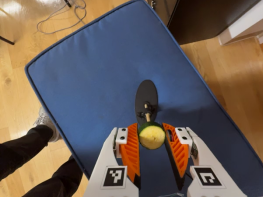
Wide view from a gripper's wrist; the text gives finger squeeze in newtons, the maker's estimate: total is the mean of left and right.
{"total": 7.9, "left": 7.8, "right": 7.9}